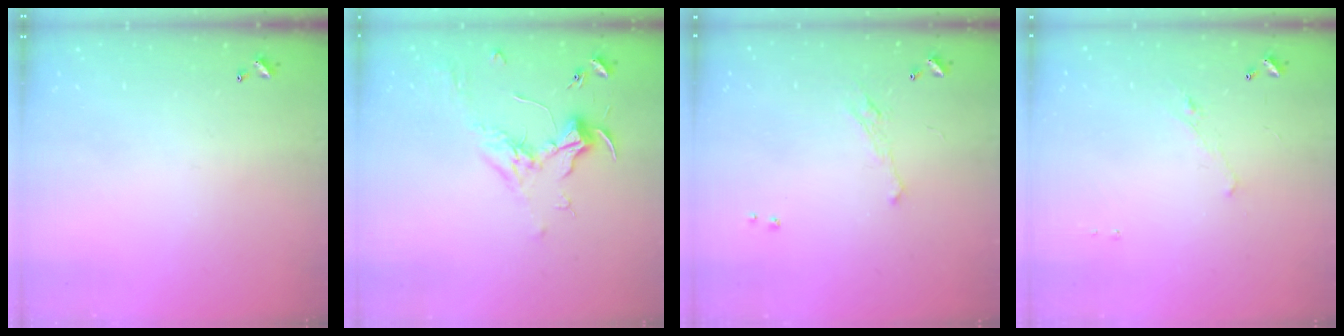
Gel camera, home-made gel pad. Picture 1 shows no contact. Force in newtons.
{"total": 1.8, "press": 1.7, "slide": 0.7}
{"total": 2.0, "press": 1.9, "slide": 0.7}
{"total": 1.3, "press": 1.2, "slide": 0.6}